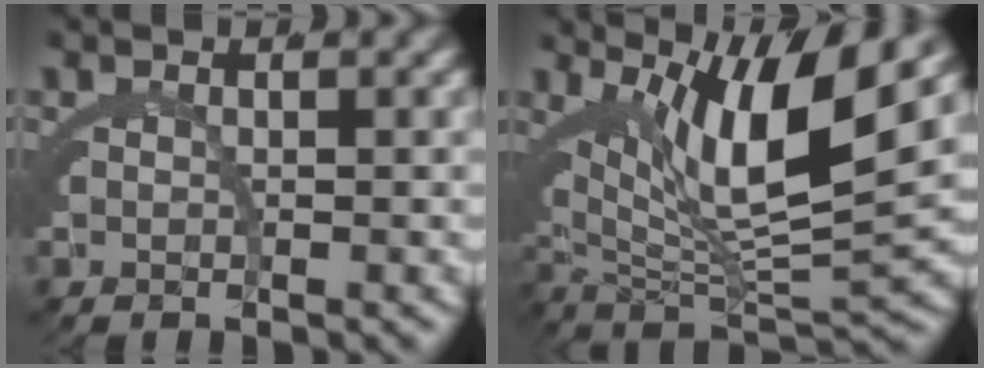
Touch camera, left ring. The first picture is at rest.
{"total": 11.5, "force": [3.8, 4.6, 9.9], "torque": [-0.157, 0.006, 0.065]}